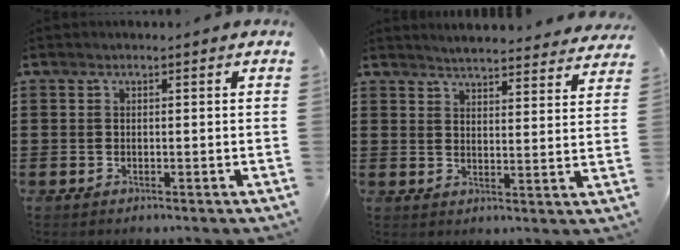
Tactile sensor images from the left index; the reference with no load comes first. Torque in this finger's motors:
{"motor_torque": [0.14, -0.16, 0.03, 0.01]}